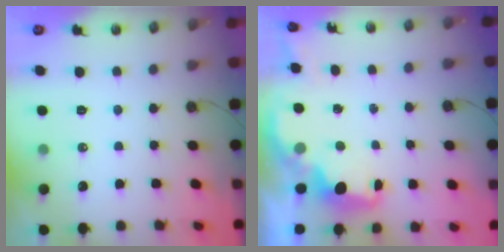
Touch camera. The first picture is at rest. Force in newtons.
{"total": 2.7, "press": 2.7, "slide": 0.6}